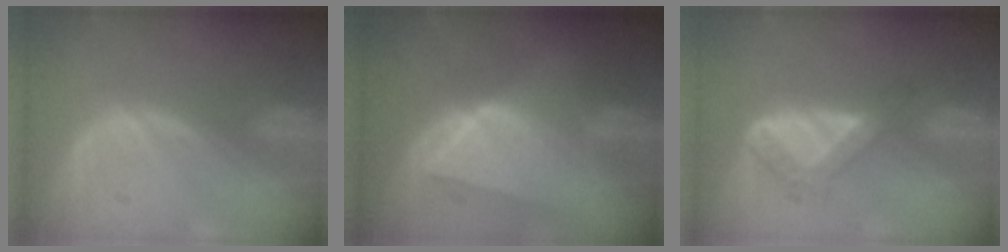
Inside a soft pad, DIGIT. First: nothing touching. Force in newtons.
{"total": 9.1, "press": 8.2, "slide": 4.1}
{"total": 5.5, "press": 4.7, "slide": 2.9}